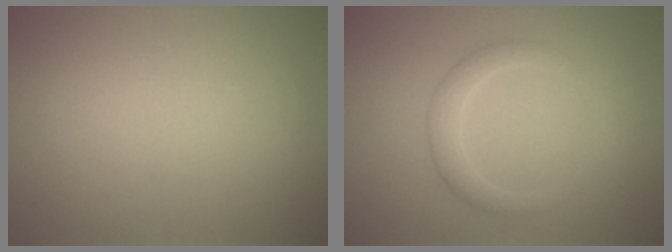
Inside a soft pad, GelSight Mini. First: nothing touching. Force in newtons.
{"total": 2.1, "press": 2.1, "slide": 0.1}